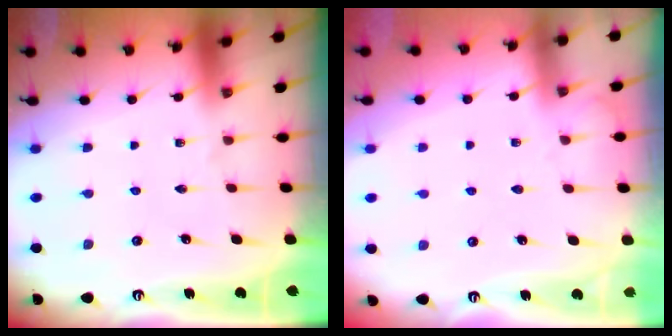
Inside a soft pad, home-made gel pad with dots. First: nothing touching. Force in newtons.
{"total": 3.0, "press": 3.0, "slide": 0.5}